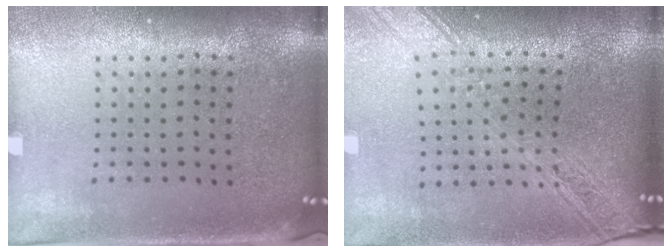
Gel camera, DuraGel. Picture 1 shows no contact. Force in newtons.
{"total": 2.3, "press": 1.9, "slide": 1.3}